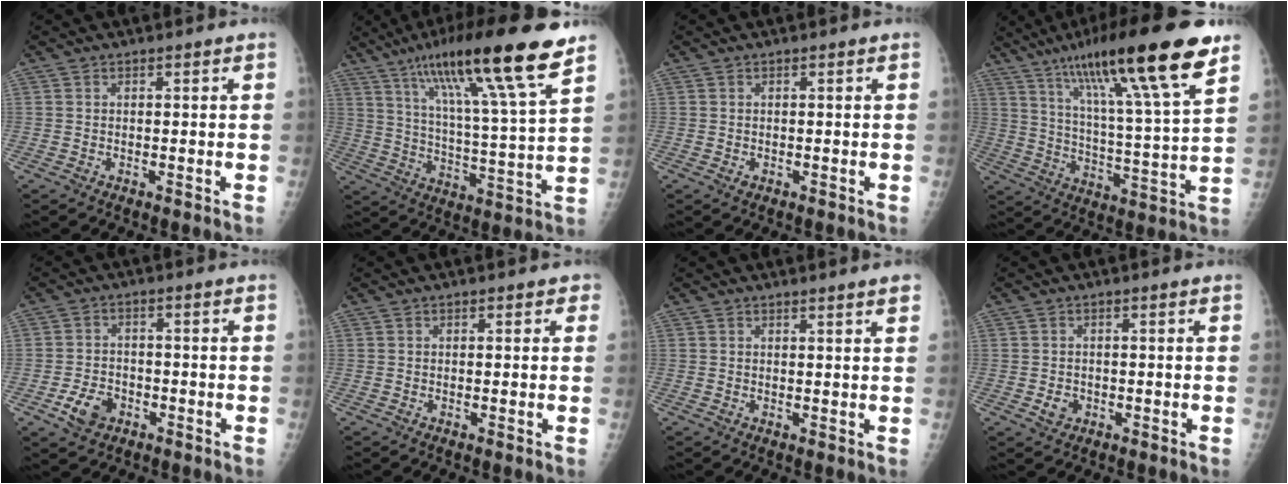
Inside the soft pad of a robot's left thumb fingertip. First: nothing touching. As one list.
[{"total": 21.6, "force": [13.5, 2.0, 16.8], "torque": [-0.268, -0.039, 0.222]}, {"total": 0.6, "force": [-0.1, 0.5, 0.4], "torque": [-0.002, 0.000, 0.001]}, {"total": 23.7, "force": [14.3, 2.8, 18.7], "torque": [-0.297, -0.036, 0.232]}, {"total": 5.8, "force": [-2.7, 4.1, 3.0], "torque": [-0.047, 0.015, -0.046]}, {"total": 1.4, "force": [0.6, 0.9, 0.9], "torque": [0.003, 0.002, 0.003]}, {"total": 2.4, "force": [1.9, -0.1, 1.6], "torque": [-0.019, -0.005, 0.022]}, {"total": 2.3, "force": [-0.7, 1.9, 1.0], "torque": [-0.010, 0.003, -0.006]}]